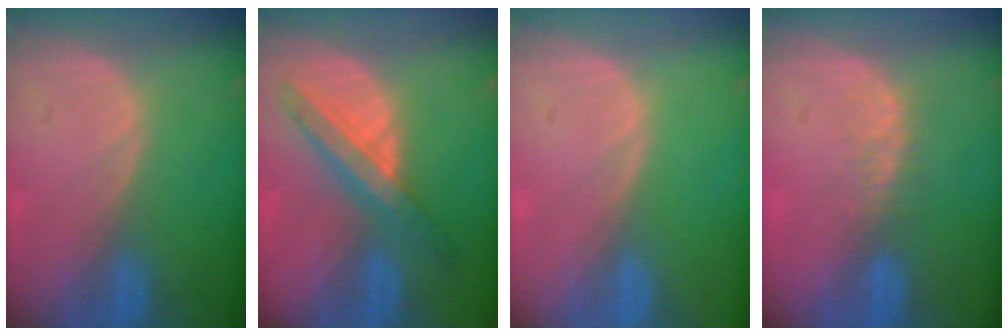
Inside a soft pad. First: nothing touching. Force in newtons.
{"total": 6.6, "press": 6.5, "slide": 1.2}
{"total": 0.0}
{"total": 2.8, "press": 2.4, "slide": 1.5}